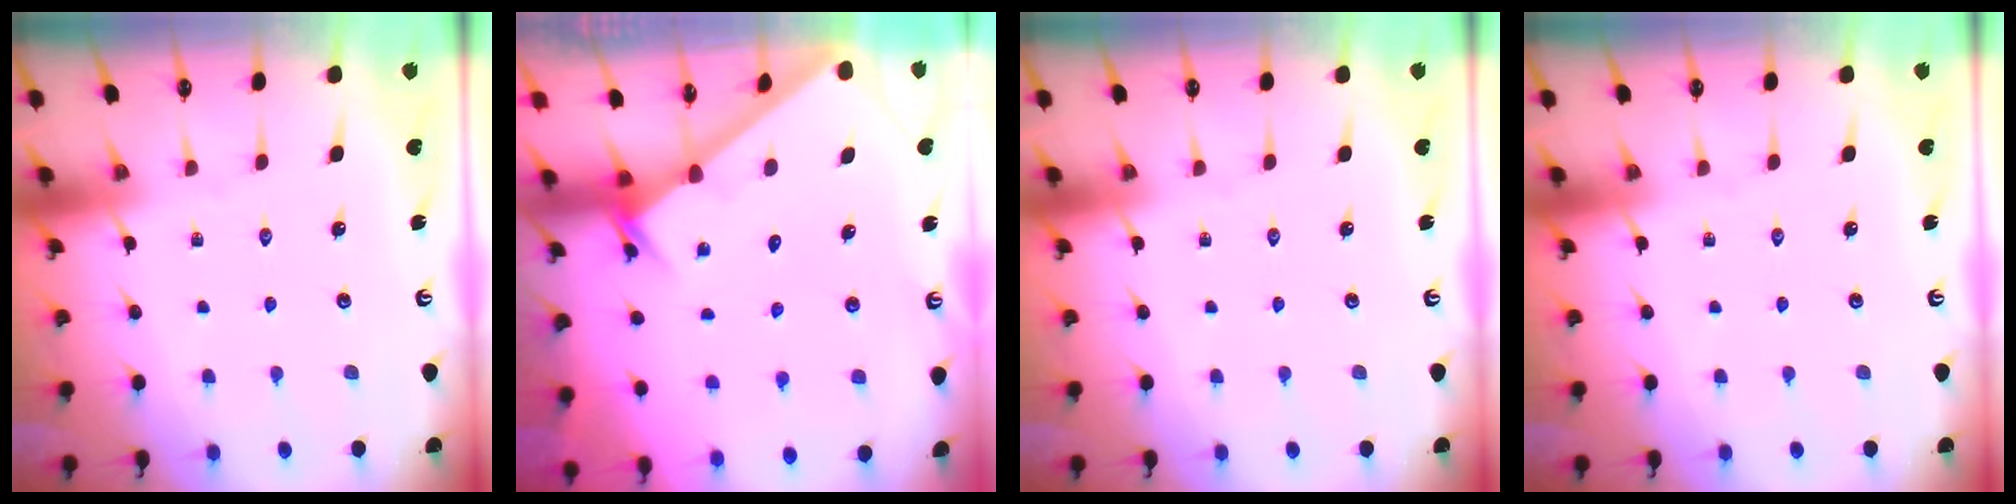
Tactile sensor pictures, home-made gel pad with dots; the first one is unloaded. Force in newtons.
{"total": 2.3, "press": 2.3, "slide": 0.2}
{"total": 0.0}
{"total": 0.0}